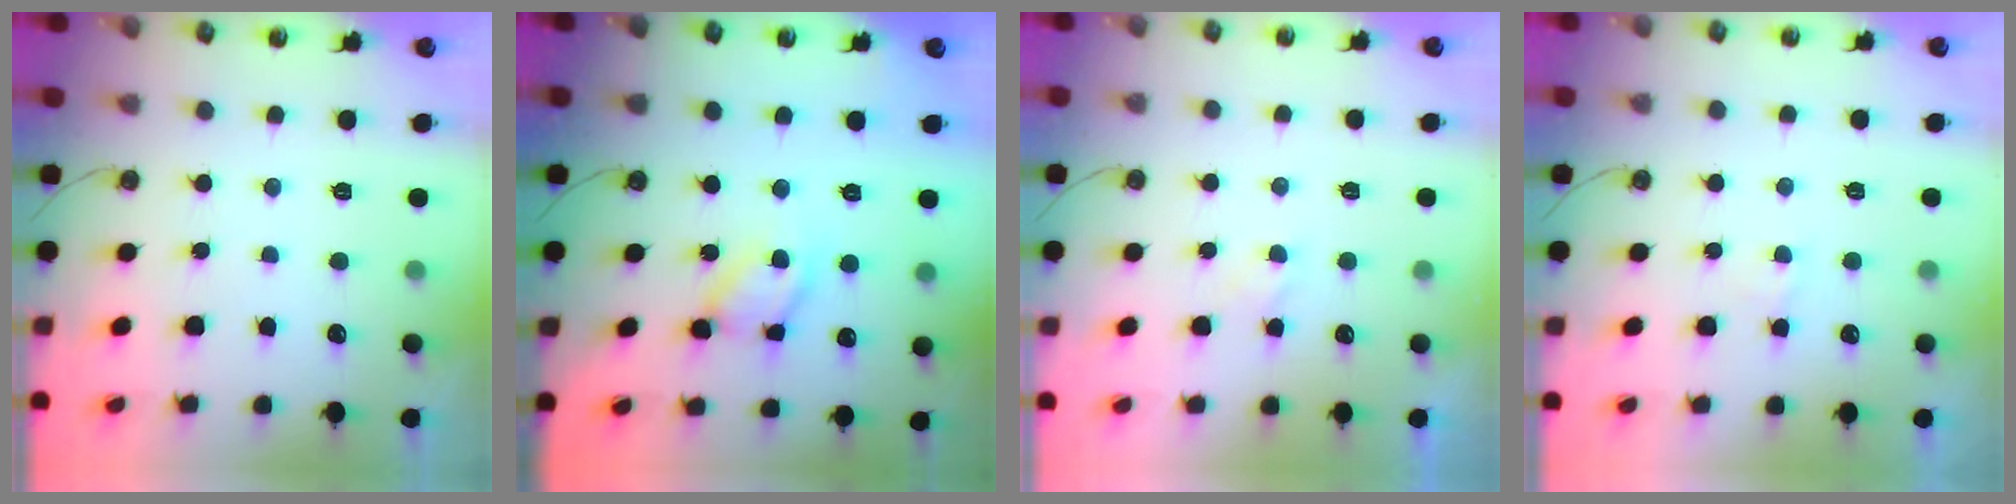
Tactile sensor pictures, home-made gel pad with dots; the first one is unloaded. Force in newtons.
{"total": 10.9, "press": 10.9, "slide": 0.5}
{"total": 3.2, "press": 3.1, "slide": 0.4}
{"total": 2.8, "press": 2.8, "slide": 0.4}